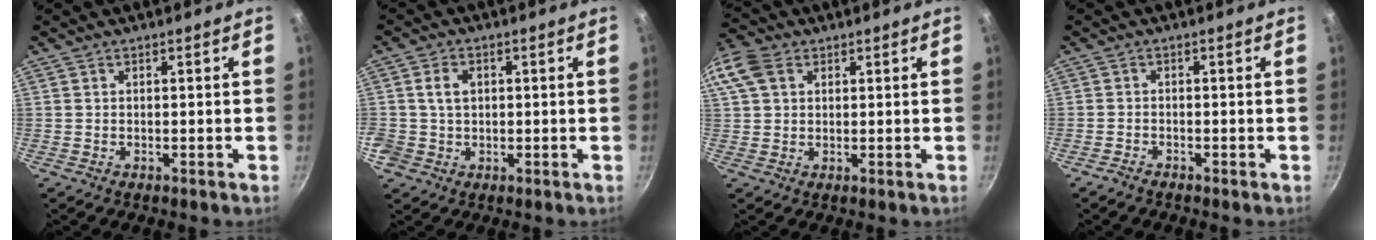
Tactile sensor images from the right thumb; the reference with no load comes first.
{"total": 4.8, "force": [0.6, 4.0, 2.6], "torque": [-0.032, 0.003, 0.008]}
{"total": 8.8, "force": [3.4, 6.2, 5.2], "torque": [-0.107, 0.015, 0.056]}
{"total": 1.3, "force": [-1.2, 0.4, 0.2], "torque": [-0.017, 0.012, -0.026]}